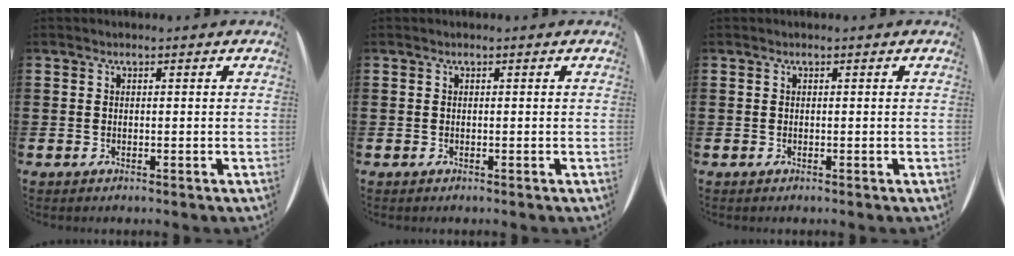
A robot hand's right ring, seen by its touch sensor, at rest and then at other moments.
{"total": 0.0}
{"total": 0.0}